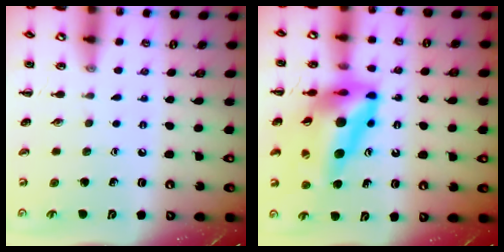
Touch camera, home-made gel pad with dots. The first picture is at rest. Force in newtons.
{"total": 18.9, "press": 18.0, "slide": 5.8}